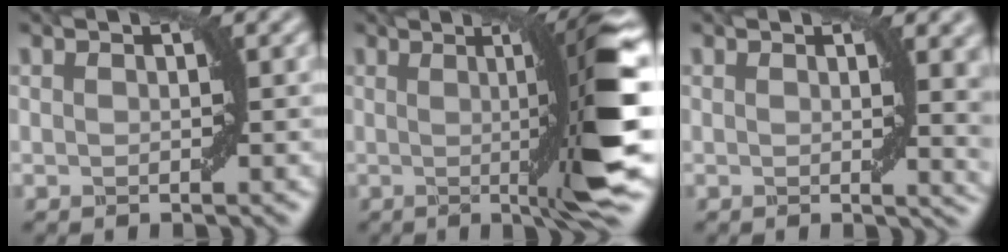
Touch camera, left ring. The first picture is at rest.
{"total": 10.1, "force": [0.1, 1.0, 10.0], "torque": [-0.132, -0.003, 0.008]}
{"total": 4.7, "force": [1.0, 1.5, 4.4], "torque": [-0.038, -0.005, 0.020]}